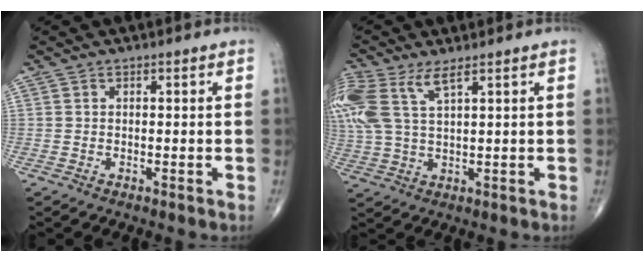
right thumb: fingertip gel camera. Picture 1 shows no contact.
{"total": 12.2, "force": [5.7, 4.9, 9.6], "torque": [-0.258, 0.004, 0.118]}